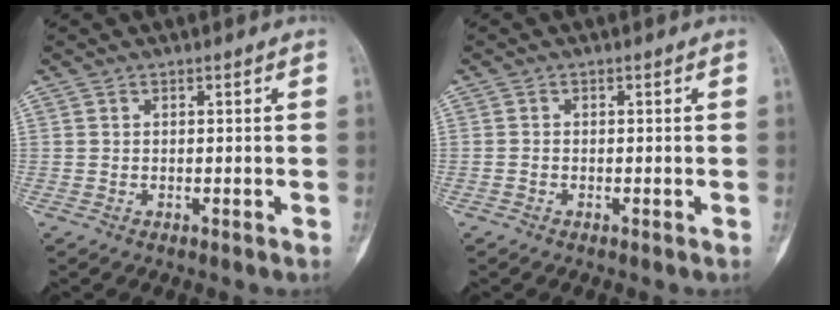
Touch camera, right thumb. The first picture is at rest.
{"total": 0.6, "force": [-0.3, 0.4, 0.2], "torque": [-0.004, 0.002, -0.009]}